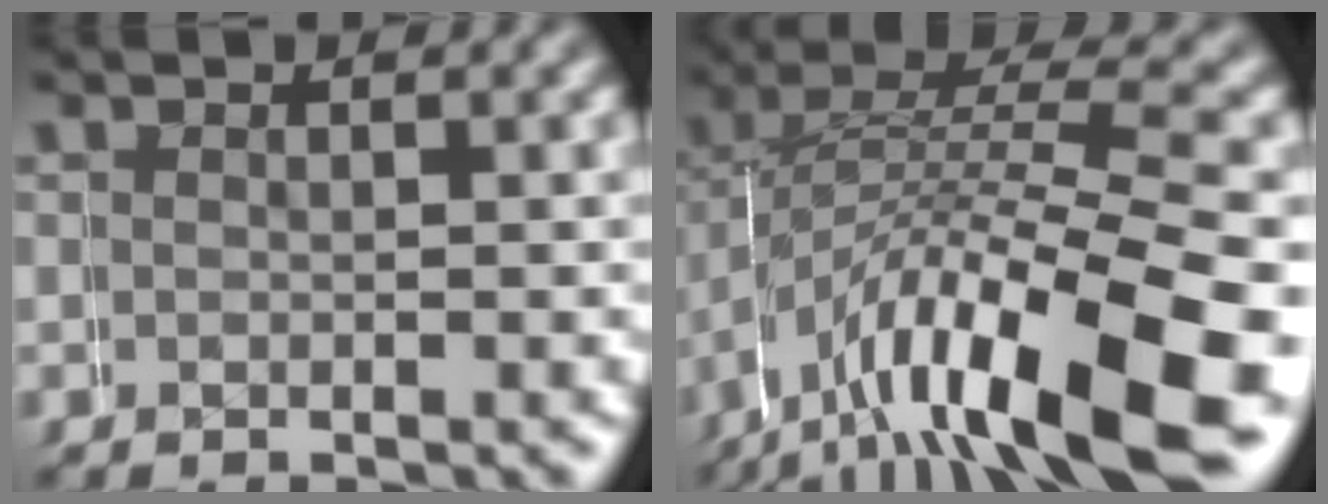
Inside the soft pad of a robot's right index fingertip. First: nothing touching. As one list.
[{"total": 11.4, "force": [-2.3, 5.5, 9.7], "torque": [-0.168, -0.020, -0.024]}]